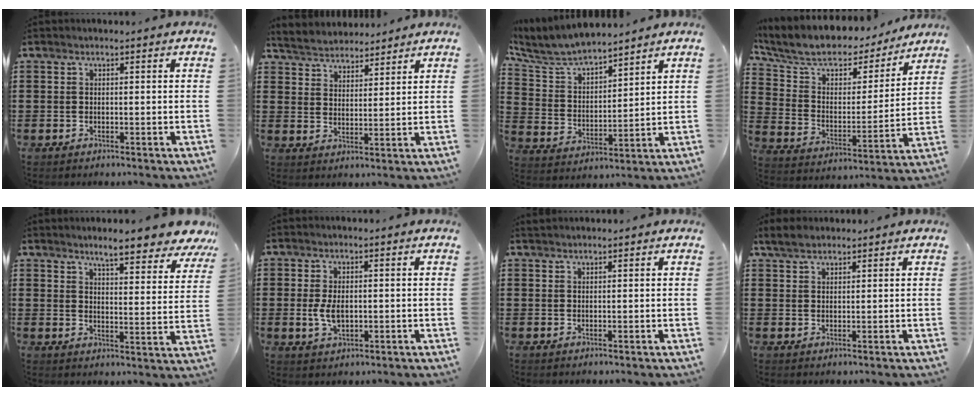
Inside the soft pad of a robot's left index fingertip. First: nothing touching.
{"total": 4.1, "force": [4.0, 1.0, 0.0], "torque": [-0.020, -0.013, 0.072]}
{"total": 7.0, "force": [6.4, 1.6, 2.5], "torque": [-0.081, -0.034, 0.109]}
{"total": 8.3, "force": [6.9, 3.3, 3.2], "torque": [-0.100, -0.045, 0.118]}
{"total": 6.8, "force": [6.1, 0.0, 3.0], "torque": [-0.065, -0.038, 0.101]}
{"total": 4.1, "force": [-0.2, 2.3, 3.4], "torque": [-0.082, 0.000, -0.008]}
{"total": 1.0, "force": [1.0, 0.1, 0.2], "torque": [-0.006, 0.002, 0.020]}
{"total": 2.8, "force": [2.4, 1.1, 1.1], "torque": [-0.027, 0.005, 0.046]}